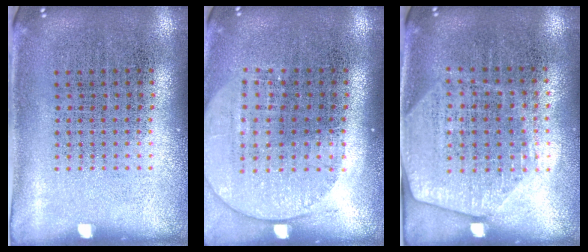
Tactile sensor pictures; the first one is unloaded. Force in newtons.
{"total": 1.5, "press": 1.3, "slide": 0.7}
{"total": 2.0, "press": 1.7, "slide": 0.9}